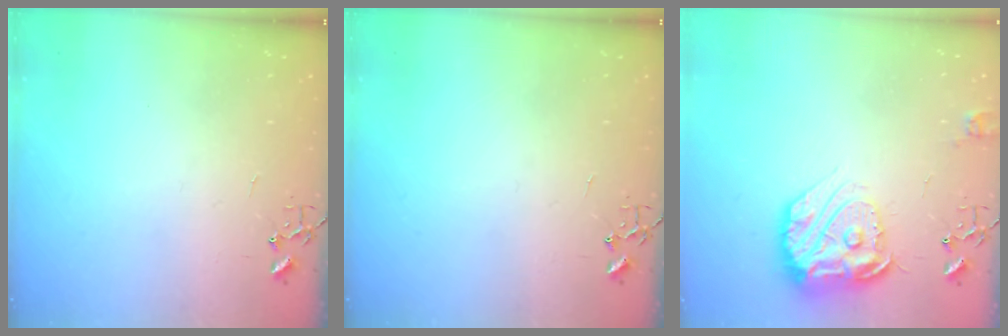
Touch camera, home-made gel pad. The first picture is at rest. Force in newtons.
{"total": 0.0}
{"total": 17.2, "press": 17.1, "slide": 1.4}